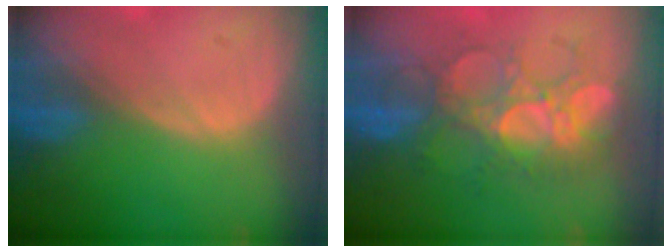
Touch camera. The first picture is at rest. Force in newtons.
{"total": 8.7, "press": 8.6, "slide": 1.6}